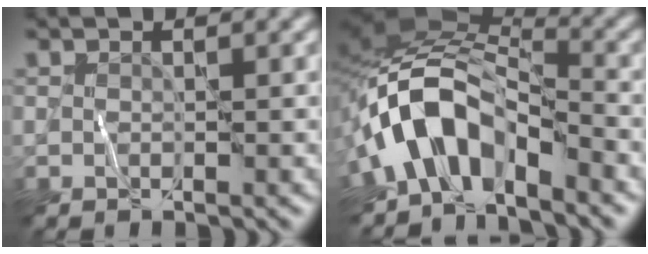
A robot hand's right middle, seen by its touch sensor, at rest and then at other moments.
{"total": 8.1, "force": [-4.2, 4.7, 5.1], "torque": [-0.075, 0.002, -0.080]}